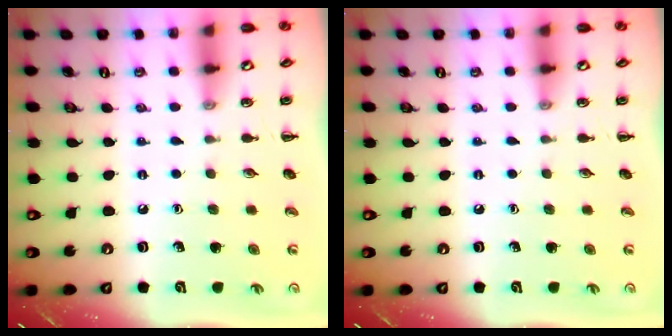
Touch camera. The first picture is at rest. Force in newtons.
{"total": 0.0}